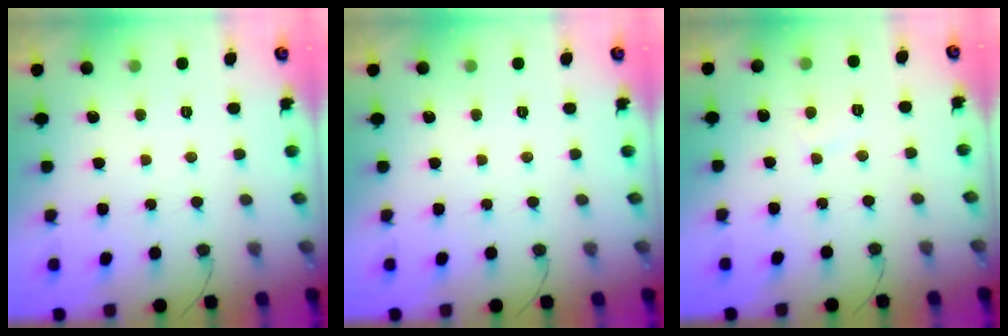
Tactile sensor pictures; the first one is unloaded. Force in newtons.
{"total": 0.0}
{"total": 2.5, "press": 2.5, "slide": 0.3}